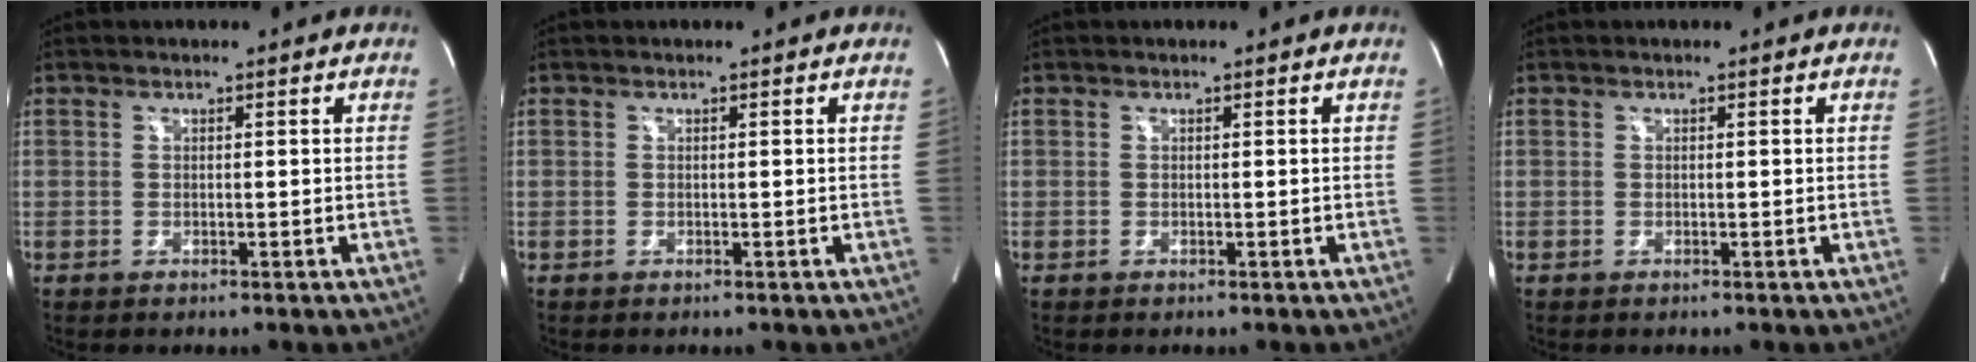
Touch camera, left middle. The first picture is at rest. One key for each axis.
{"total": 0.0}
{"total": 0.0}
{"total": 0.0}